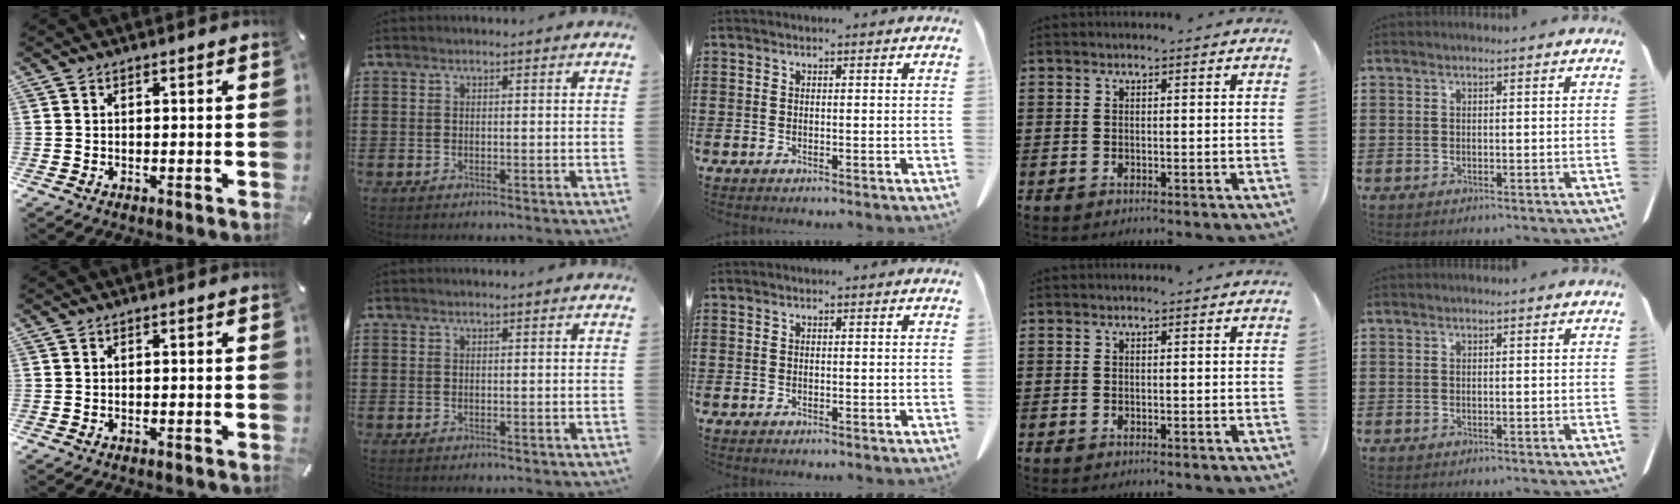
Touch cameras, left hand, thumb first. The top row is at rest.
{}